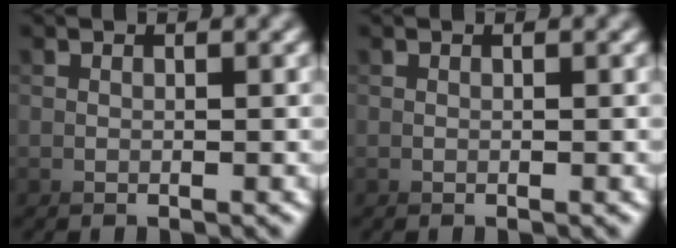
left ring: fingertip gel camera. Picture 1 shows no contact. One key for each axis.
{"total": 0.0}